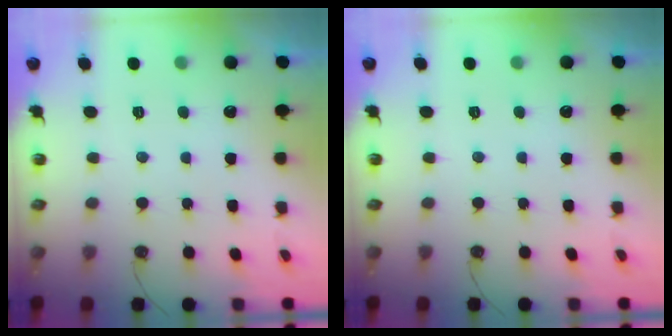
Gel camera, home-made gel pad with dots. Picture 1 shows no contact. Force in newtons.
{"total": 0.0}